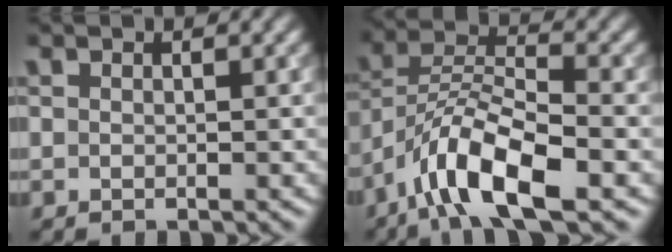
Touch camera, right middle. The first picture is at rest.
{"total": 8.5, "force": [-5.1, 2.6, 6.3], "torque": [-0.108, 0.010, -0.102]}